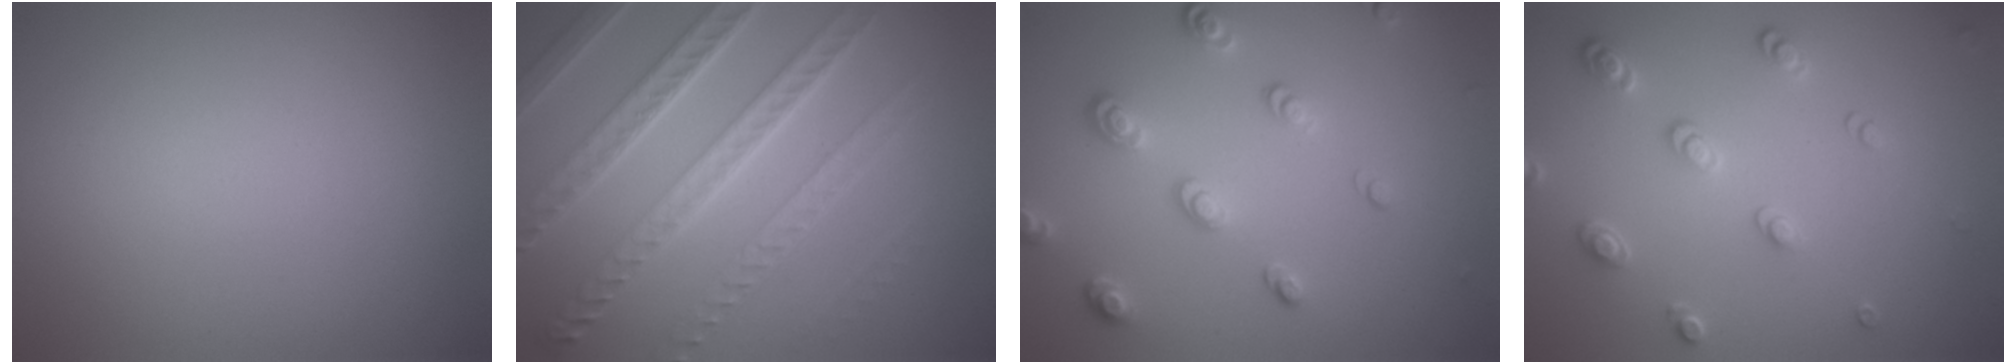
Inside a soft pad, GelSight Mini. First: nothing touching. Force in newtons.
{"total": 7.9, "press": 5.5, "slide": 5.6}
{"total": 3.2, "press": 2.6, "slide": 1.9}
{"total": 2.6, "press": 2.5, "slide": 0.7}